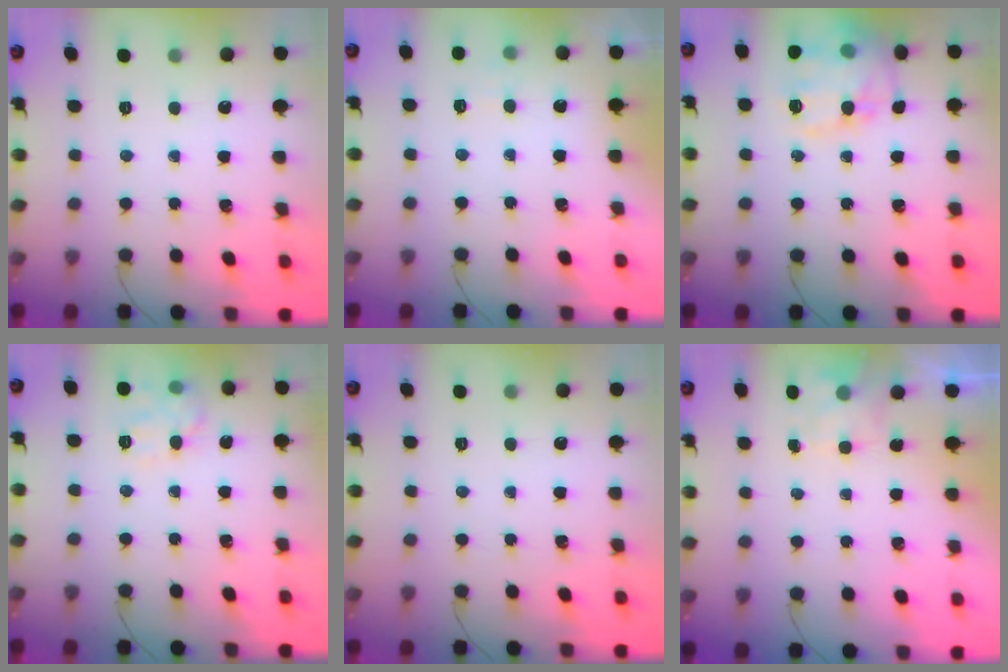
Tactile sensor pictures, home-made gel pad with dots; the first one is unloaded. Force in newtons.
{"total": 6.2, "press": 6.0, "slide": 1.7}
{"total": 17.0, "press": 16.9, "slide": 2.3}
{"total": 9.9, "press": 9.9, "slide": 0.2}
{"total": 0.0}
{"total": 2.5, "press": 2.1, "slide": 1.4}